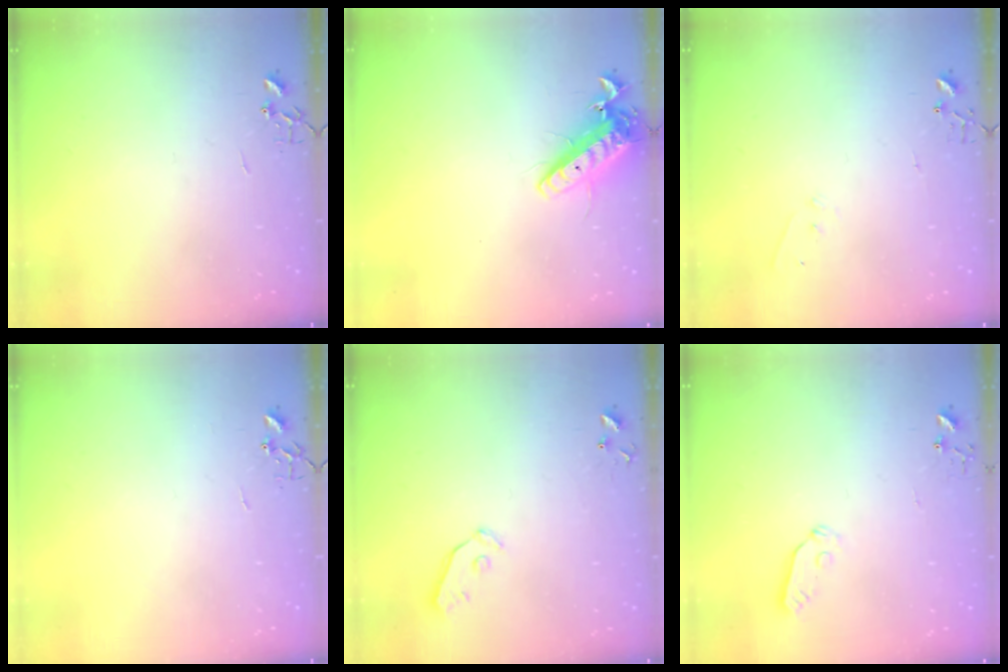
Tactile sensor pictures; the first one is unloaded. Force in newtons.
{"total": 13.4, "press": 13.1, "slide": 2.5}
{"total": 4.0, "press": 4.0, "slide": 0.2}
{"total": 0.0}
{"total": 4.0, "press": 3.9, "slide": 0.7}
{"total": 3.9, "press": 3.8, "slide": 0.6}